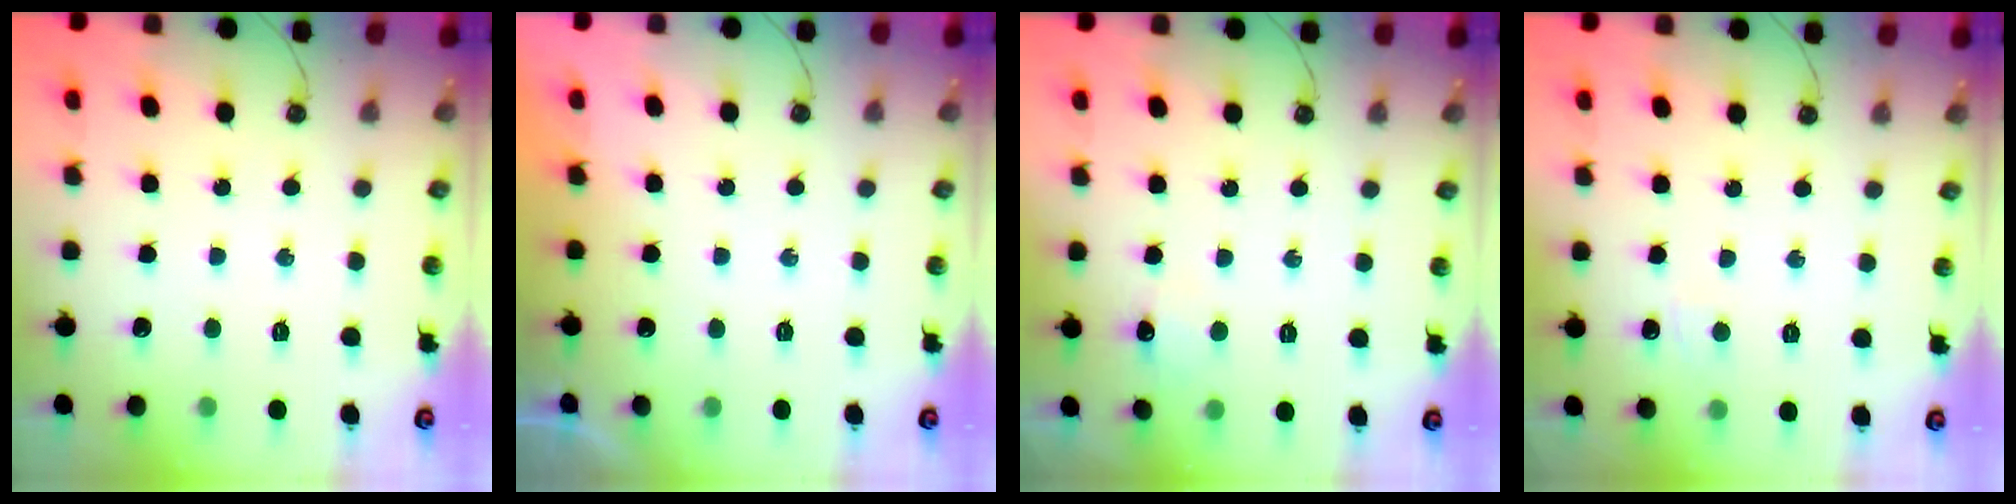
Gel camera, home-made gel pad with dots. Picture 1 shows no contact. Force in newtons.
{"total": 0.0}
{"total": 5.6, "press": 5.5, "slide": 0.7}
{"total": 4.4, "press": 4.3, "slide": 0.6}